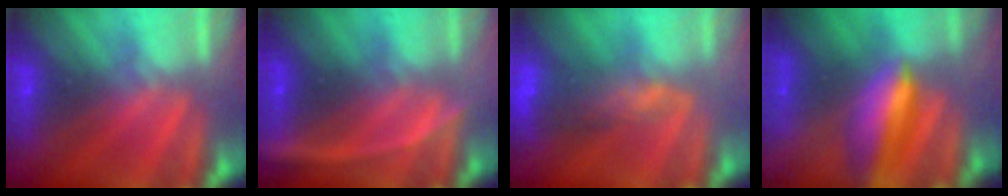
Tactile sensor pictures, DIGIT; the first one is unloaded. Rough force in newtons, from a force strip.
{"total": 3.3}
{"total": 9.6}
{"total": 6.1}